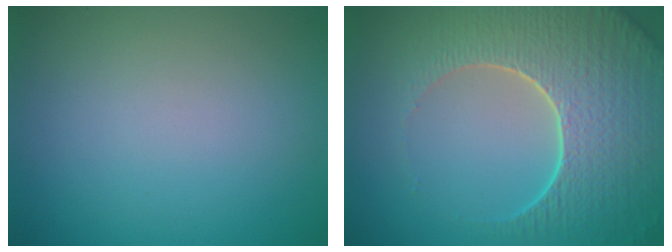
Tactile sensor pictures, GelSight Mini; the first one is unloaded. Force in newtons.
{"total": 8.4, "press": 6.4, "slide": 5.4}